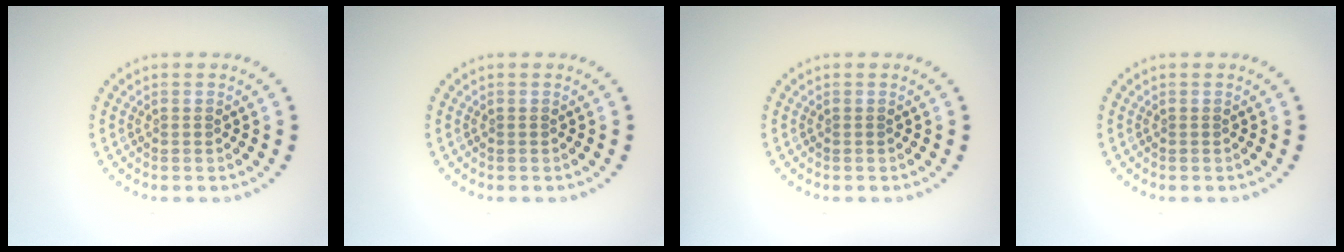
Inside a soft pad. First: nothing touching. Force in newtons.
{"total": 0.0}
{"total": 0.0}
{"total": 0.0}